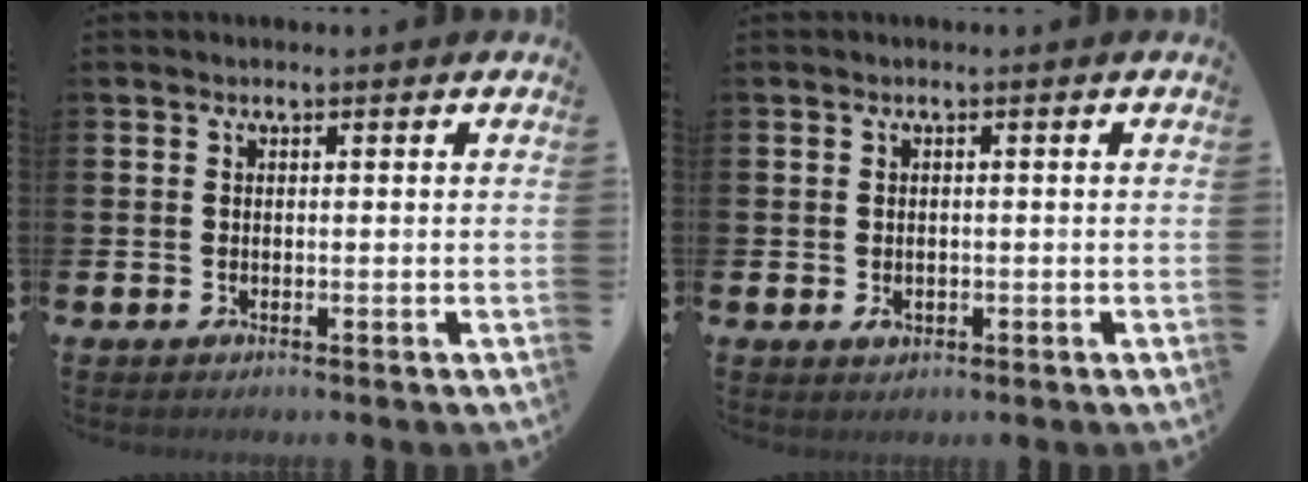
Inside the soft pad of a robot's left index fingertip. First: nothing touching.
{"total": 1.5, "force": [-0.2, 1.0, 1.1], "torque": [-0.014, 0.001, -0.007]}